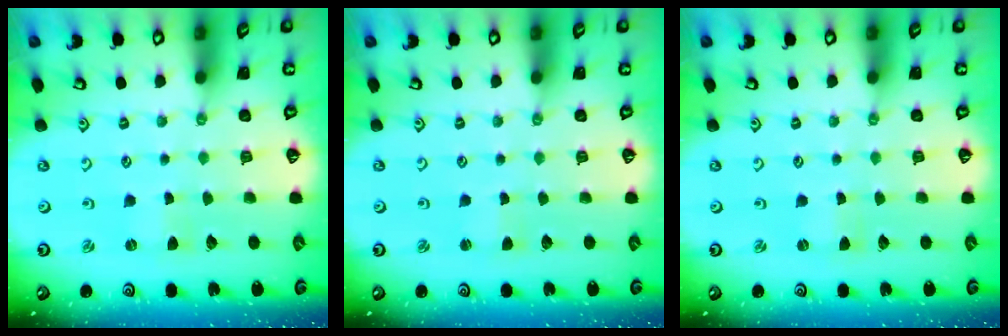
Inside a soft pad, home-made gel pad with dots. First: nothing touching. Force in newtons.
{"total": 1.5, "press": 1.5, "slide": 0.3}
{"total": 0.0}